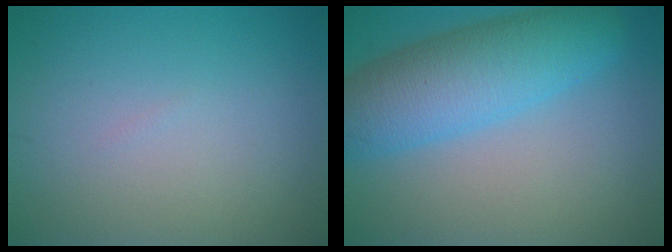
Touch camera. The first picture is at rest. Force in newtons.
{"total": 7.9, "press": 7.9, "slide": 0.2}